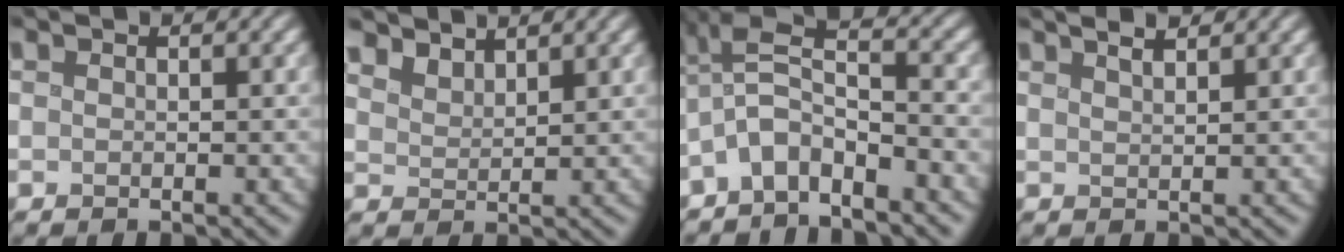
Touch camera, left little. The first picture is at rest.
{"total": 3.3, "force": [3.0, 0.9, 0.7], "torque": [-0.022, -0.007, 0.064]}
{"total": 4.9, "force": [-2.7, 1.8, 3.7], "torque": [-0.071, 0.010, -0.061]}
{"total": 3.7, "force": [2.7, 1.3, 2.2], "torque": [-0.008, 0.028, 0.009]}